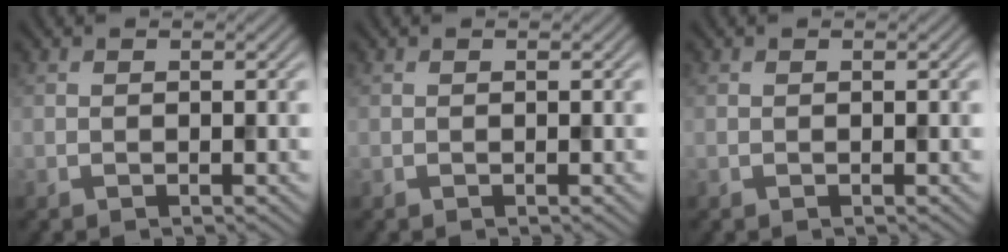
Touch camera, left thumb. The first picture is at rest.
{"total": 0.0}
{"total": 0.0}